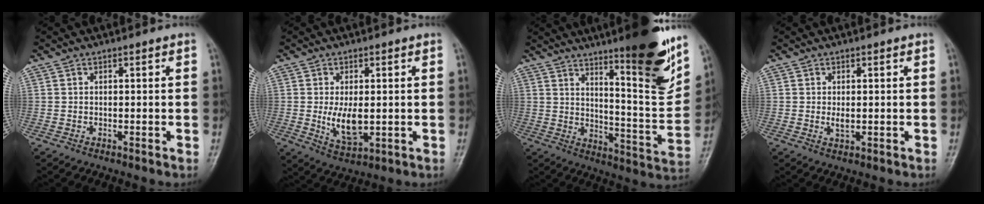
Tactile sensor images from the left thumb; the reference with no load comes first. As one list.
[{"total": 7.1, "force": [-0.3, 3.5, 6.1], "torque": [-0.103, -0.014, 0.004]}, {"total": 18.9, "force": [11.6, 3.1, 14.7], "torque": [-0.169, -0.076, 0.177]}, {"total": 2.1, "force": [-0.1, 1.1, 1.8], "torque": [-0.029, -0.004, 0.000]}]